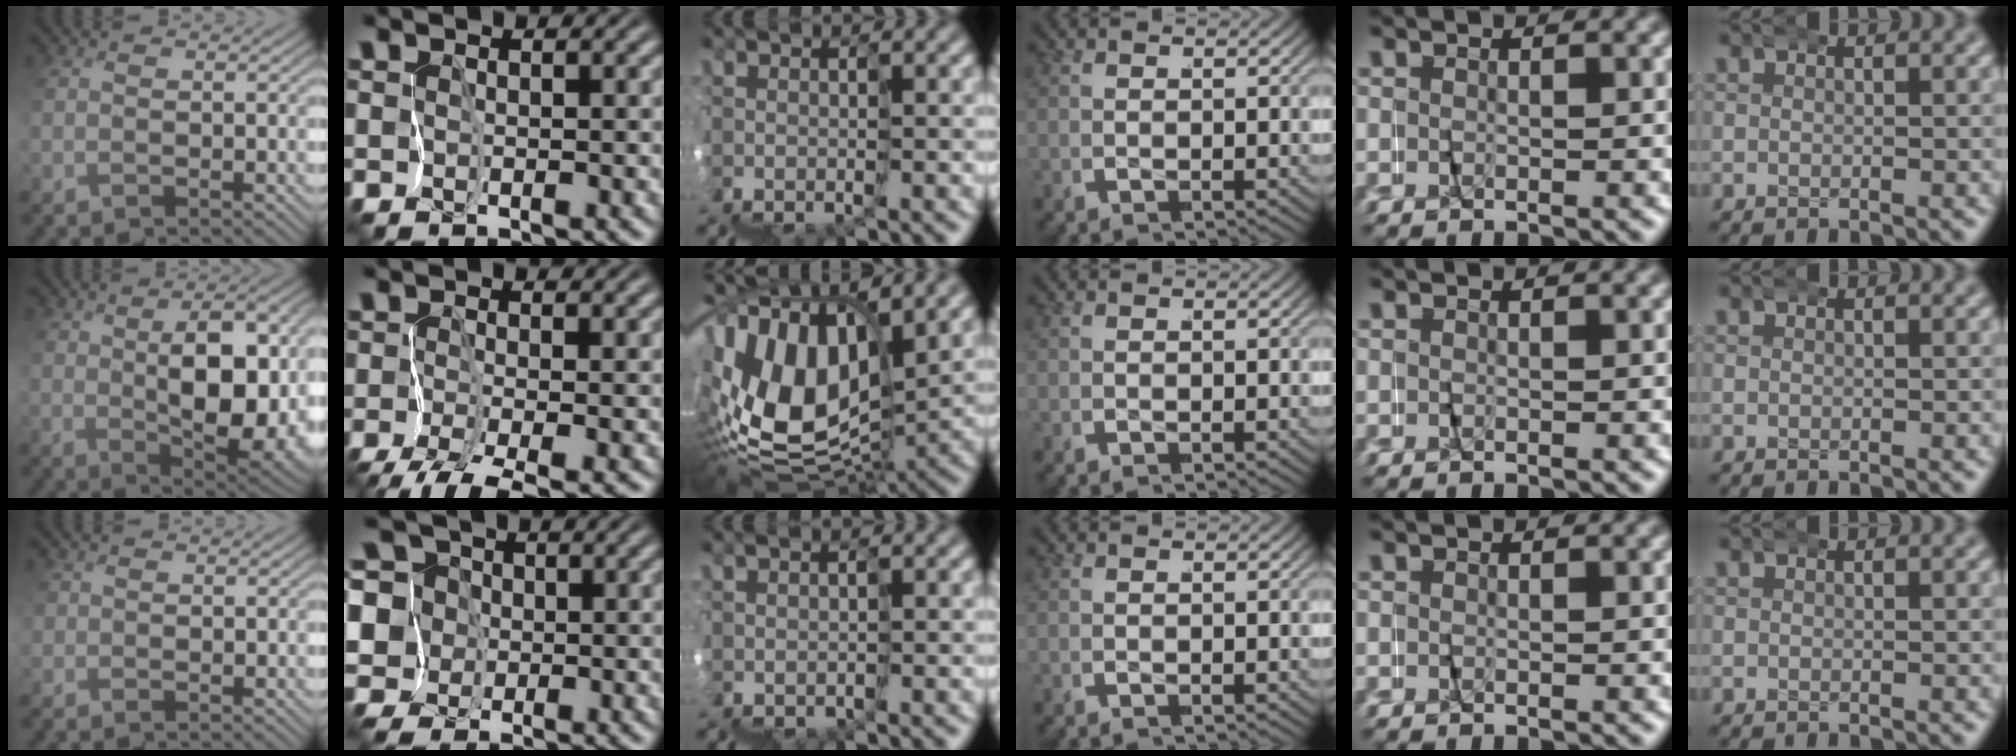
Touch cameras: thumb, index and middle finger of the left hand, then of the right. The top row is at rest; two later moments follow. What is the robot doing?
{"motion": "wrap", "object": "napkin"}